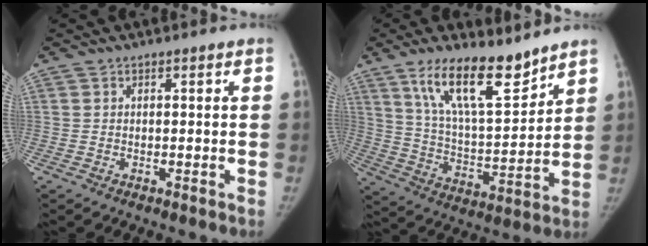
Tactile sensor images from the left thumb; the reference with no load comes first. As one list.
[{"total": 16.0, "force": [11.3, 4.7, 10.4], "torque": [-0.151, -0.071, 0.210]}]